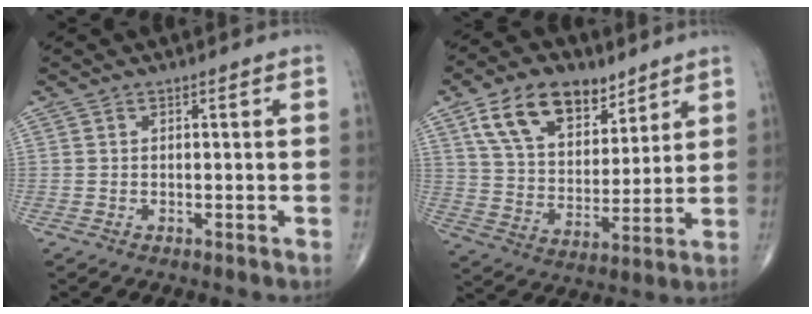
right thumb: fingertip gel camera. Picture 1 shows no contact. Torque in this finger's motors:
{"motor_torque": [-1.11, 2.23, 1.30, 1.19, 0.12]}